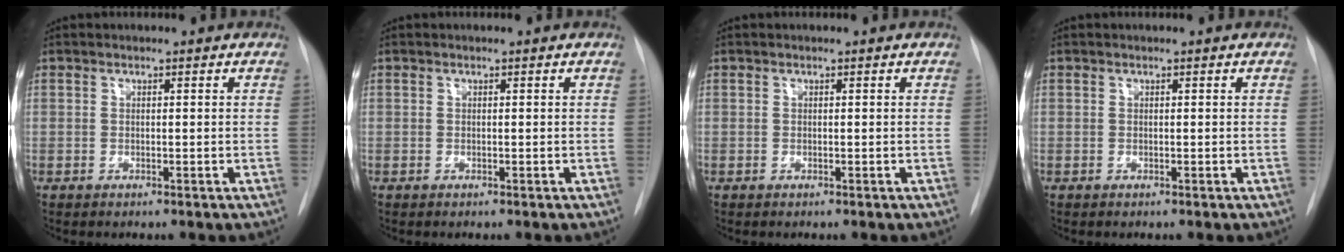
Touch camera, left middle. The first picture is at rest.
{"total": 0.0}
{"total": 0.0}
{"total": 0.0}